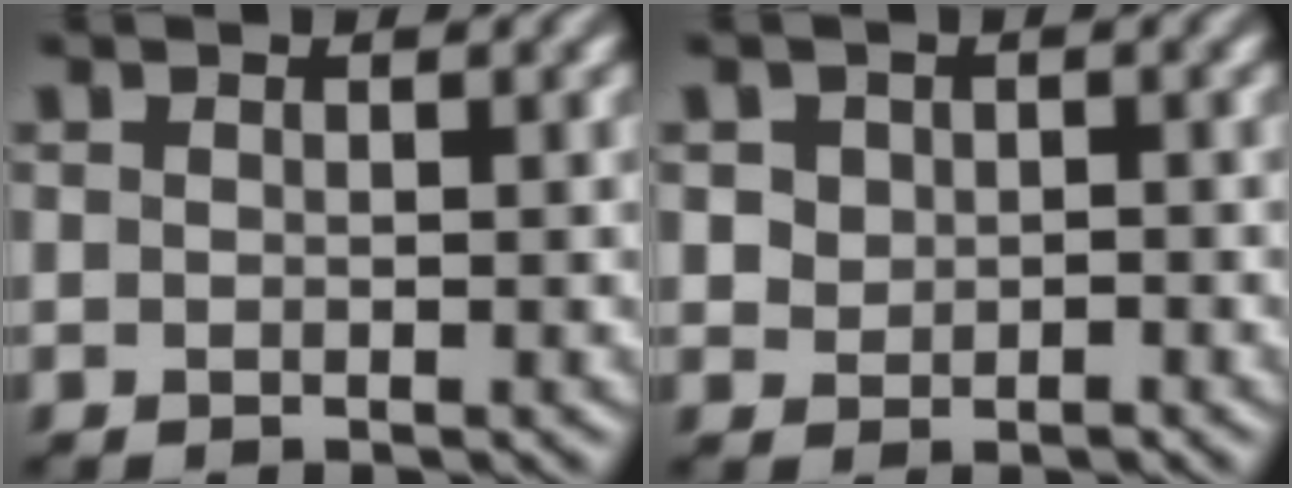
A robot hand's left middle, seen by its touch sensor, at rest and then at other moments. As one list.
[{"total": 1.6, "force": [0.2, 1.5, 0.6], "torque": [-0.008, -0.001, 0.005]}]